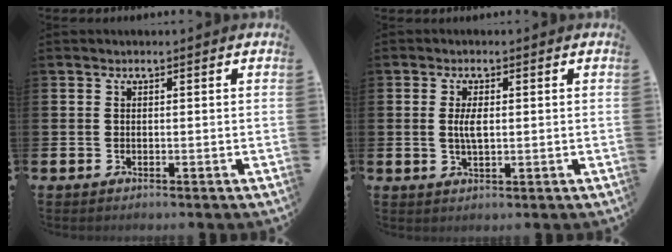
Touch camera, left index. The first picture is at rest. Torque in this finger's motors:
{"motor_torque": [0.72, 0.19, 0.10, 0.06]}